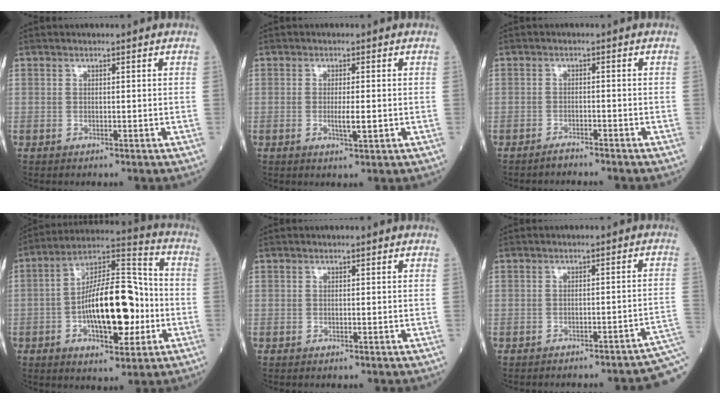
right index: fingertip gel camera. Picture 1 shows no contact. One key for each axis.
{"total": 3.3, "fx": -0.5, "fy": 0.7, "fz": 3.2, "tx": -0.060, "ty": -0.004, "tz": -0.005}
{"total": 2.7, "fx": -2.6, "fy": 0.5, "fz": 0.7, "tx": -0.020, "ty": -0.006, "tz": -0.039}
{"total": 18.3, "fx": -3.2, "fy": 6.8, "fz": 16.7, "tx": -0.296, "ty": 0.026, "tz": -0.047}
{"total": 0.0}
{"total": 11.0, "fx": -8.1, "fy": 3.5, "fz": 6.6, "tx": -0.064, "ty": 0.026, "tz": -0.094}